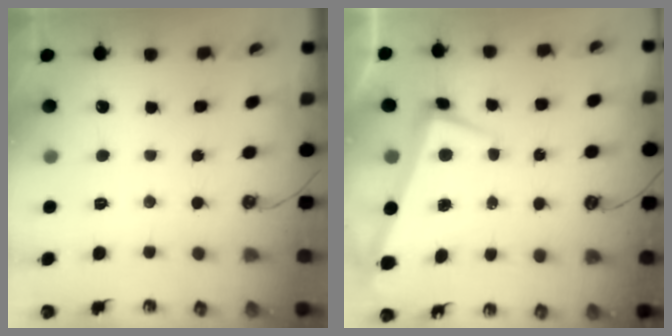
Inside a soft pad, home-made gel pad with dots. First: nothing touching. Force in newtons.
{"total": 2.7, "press": 2.0, "slide": 1.8}